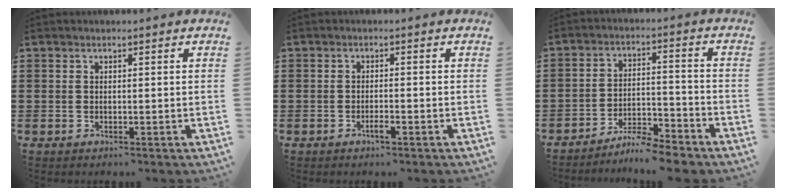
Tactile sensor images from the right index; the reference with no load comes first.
{"total": 1.7, "force": [-1.1, 0.1, 1.3], "torque": [-0.024, -0.005, -0.018]}
{"total": 5.8, "force": [-5.6, 0.1, 1.6], "torque": [-0.036, 0.002, -0.112]}